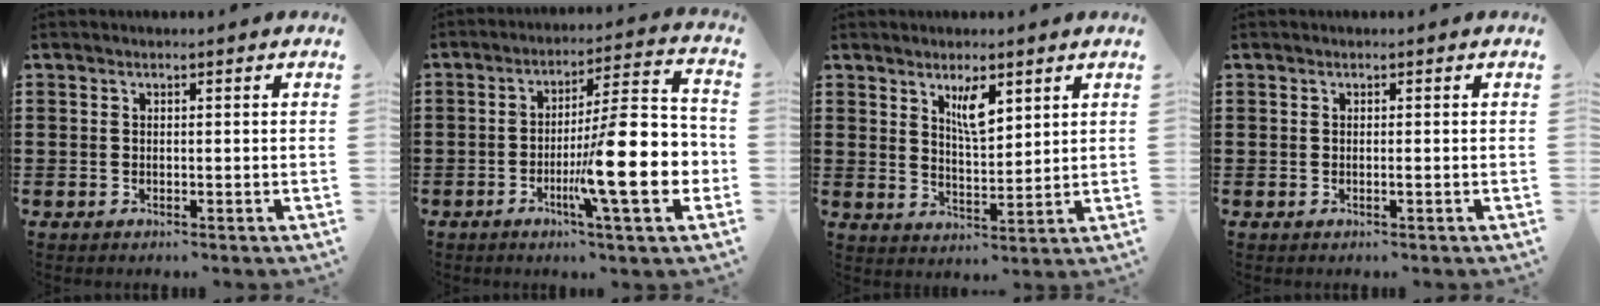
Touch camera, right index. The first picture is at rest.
{"total": 15.9, "force": [-3.9, 2.9, 15.2], "torque": [-0.229, -0.014, -0.064]}
{"total": 6.0, "force": [2.8, 1.7, 5.0], "torque": [-0.091, 0.000, 0.044]}
{"total": 0.0}